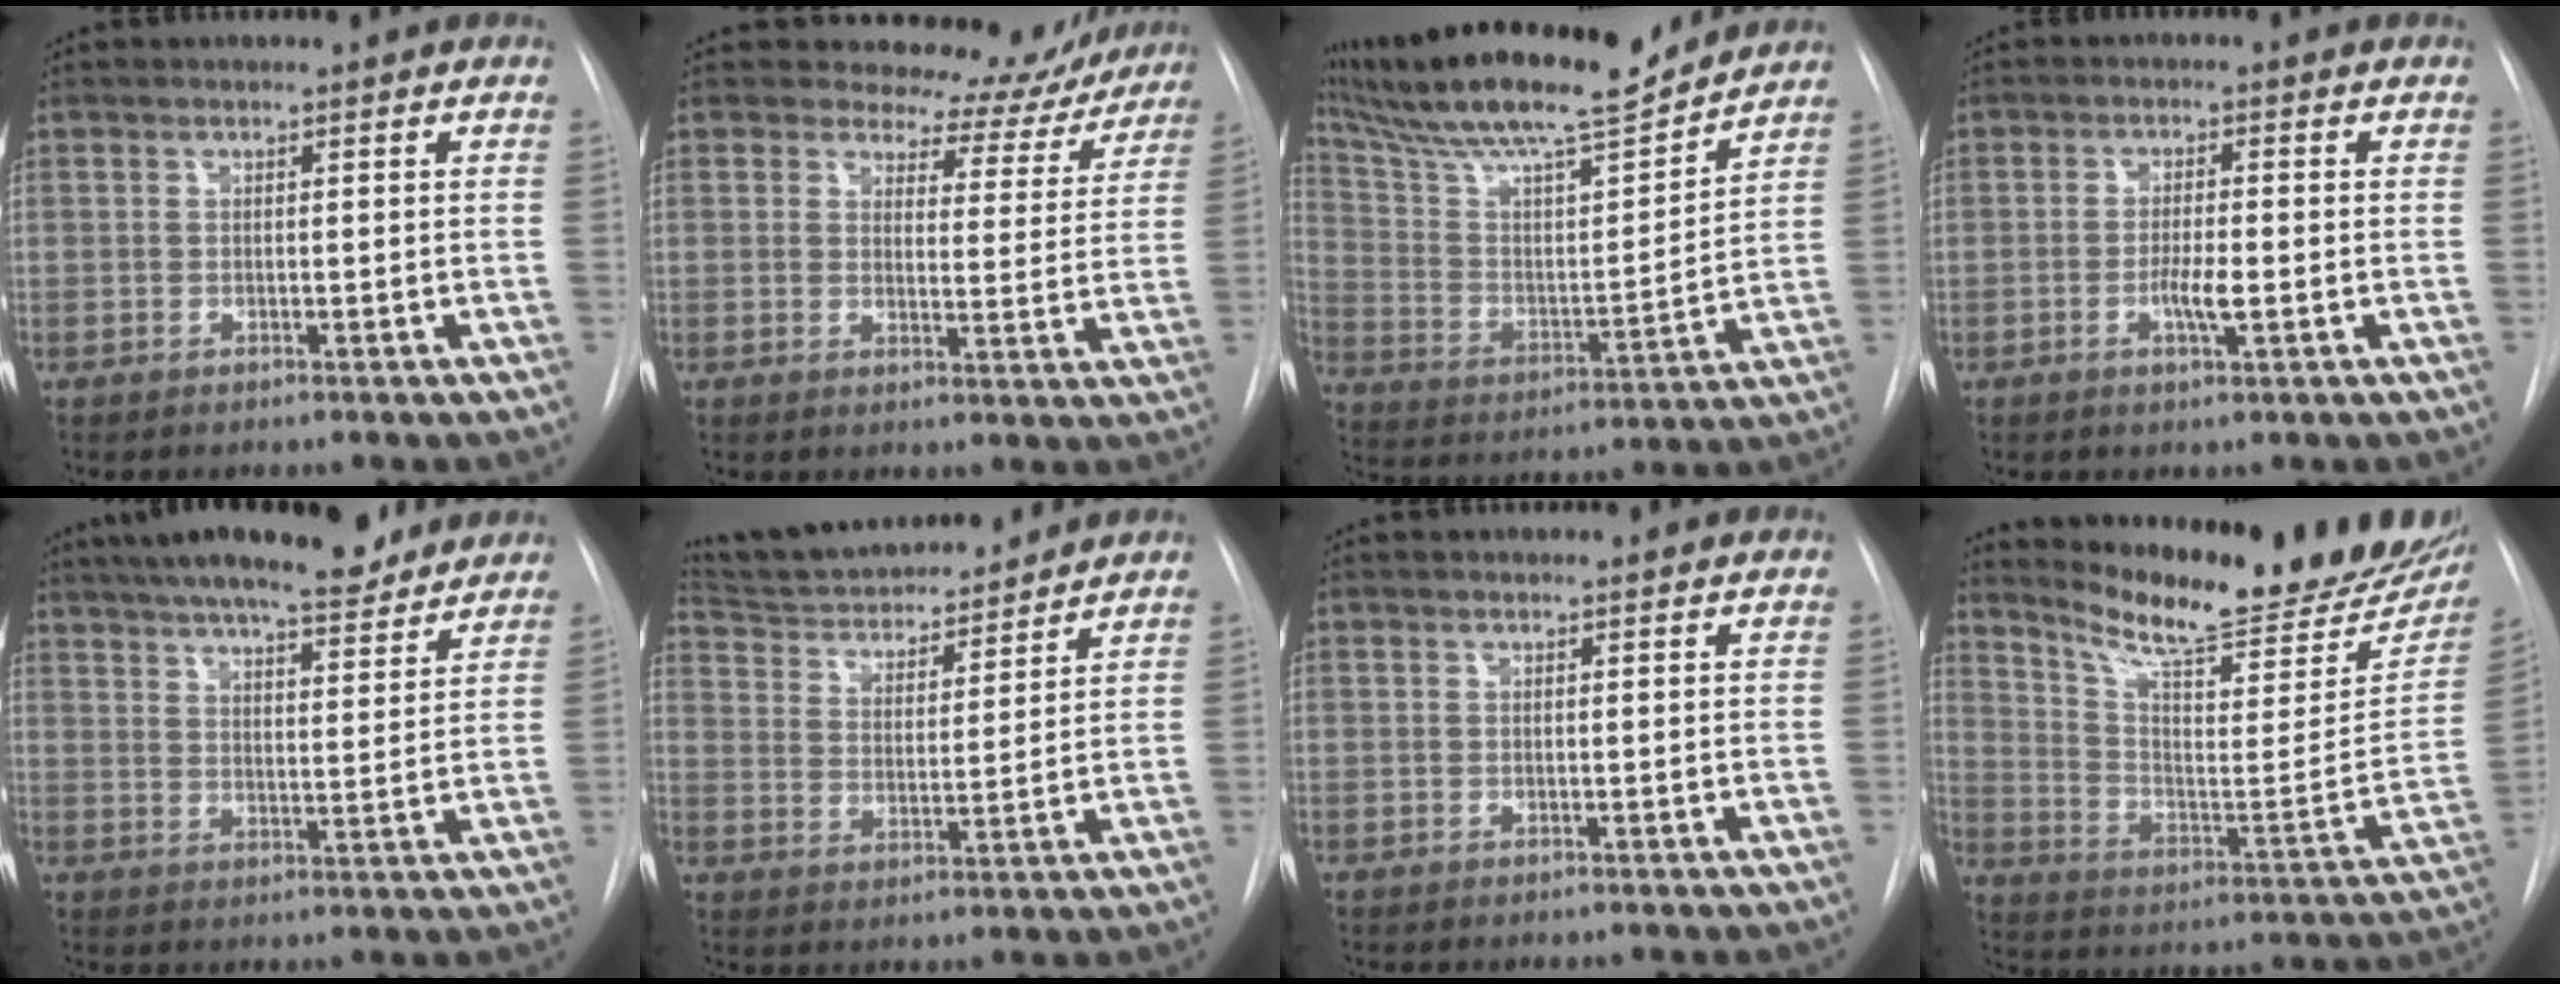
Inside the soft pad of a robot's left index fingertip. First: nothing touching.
{"total": 10.6, "force": [9.9, 3.8, 0.4], "torque": [0.024, -0.022, 0.099]}
{"total": 21.1, "force": [18.2, 2.1, 10.4], "torque": [-0.188, 0.007, 0.301]}
{"total": 3.5, "force": [-1.0, 0.5, 3.3], "torque": [-0.062, -0.002, -0.018]}
{"total": 19.6, "force": [17.0, 3.7, 9.0], "torque": [-0.151, 0.020, 0.236]}
{"total": 16.6, "force": [15.5, 3.1, 5.1], "torque": [-0.082, 0.012, 0.248]}
{"total": 1.7, "force": [1.7, 0.3, 0.1], "torque": [-0.012, 0.010, 0.017]}
{"total": 25.3, "force": [21.5, 3.9, 12.8], "torque": [-0.198, -0.068, 0.297]}